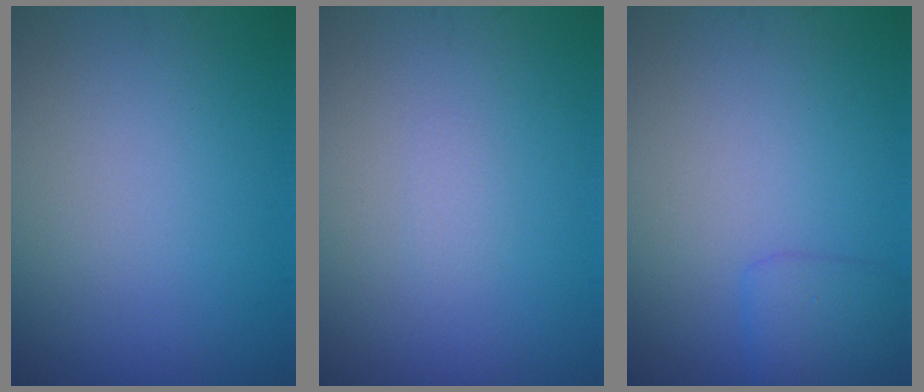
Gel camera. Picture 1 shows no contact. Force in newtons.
{"total": 0.7, "press": 0.7, "slide": 0.1}
{"total": 2.0, "press": 1.9, "slide": 0.1}